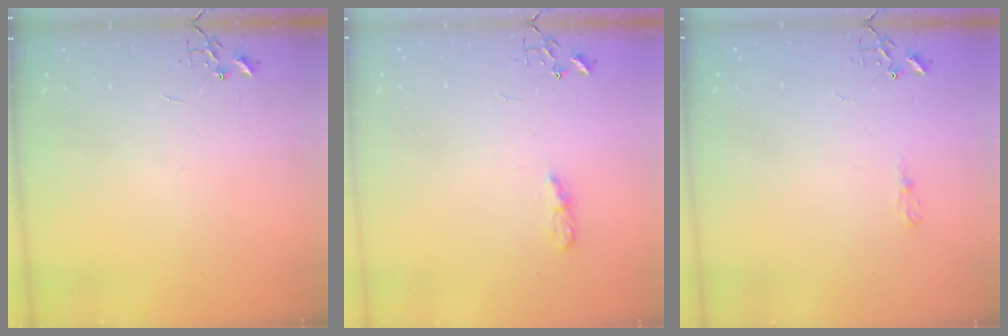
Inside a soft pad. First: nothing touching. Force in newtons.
{"total": 6.1, "press": 6.1, "slide": 0.5}
{"total": 6.5, "press": 6.5, "slide": 0.6}